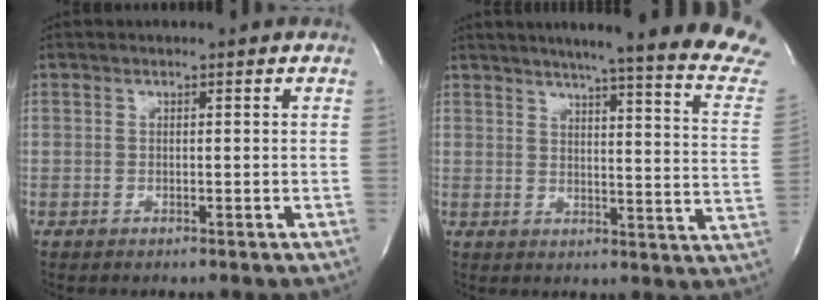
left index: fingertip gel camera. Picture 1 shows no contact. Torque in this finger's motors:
{"motor_torque": [0.12, -0.22, 0.46, 0.11]}